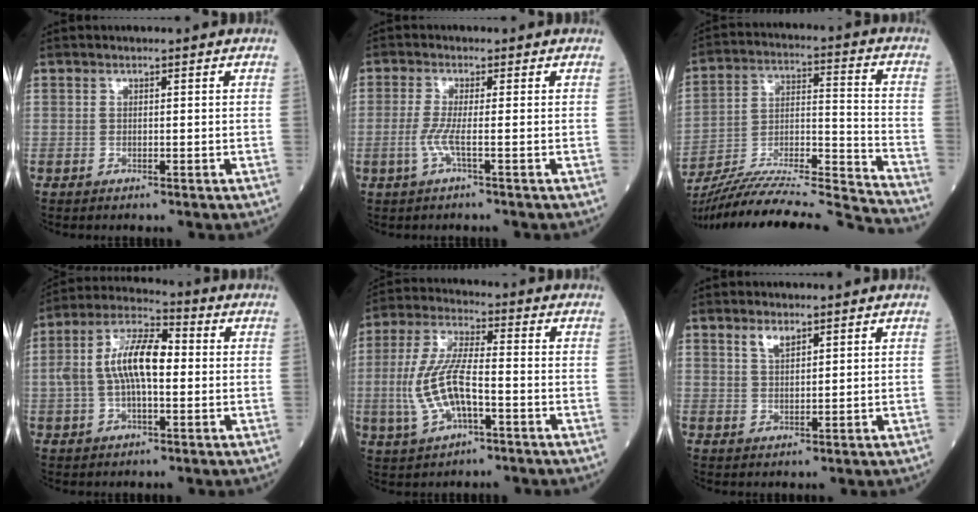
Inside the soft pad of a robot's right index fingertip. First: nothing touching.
{"total": 3.0, "force": [-0.9, -0.3, 2.9], "torque": [-0.069, -0.006, -0.025]}
{"total": 26.2, "force": [-24.8, -1.4, 8.3], "torque": [-0.136, -0.016, -0.387]}
{"total": 11.2, "force": [0.4, 4.3, 10.3], "torque": [-0.210, 0.027, 0.004]}
{"total": 10.5, "force": [-2.3, 3.3, 9.8], "torque": [-0.214, 0.002, -0.040]}
{"total": 2.5, "force": [1.8, 0.9, 1.5], "torque": [-0.030, 0.000, 0.038]}